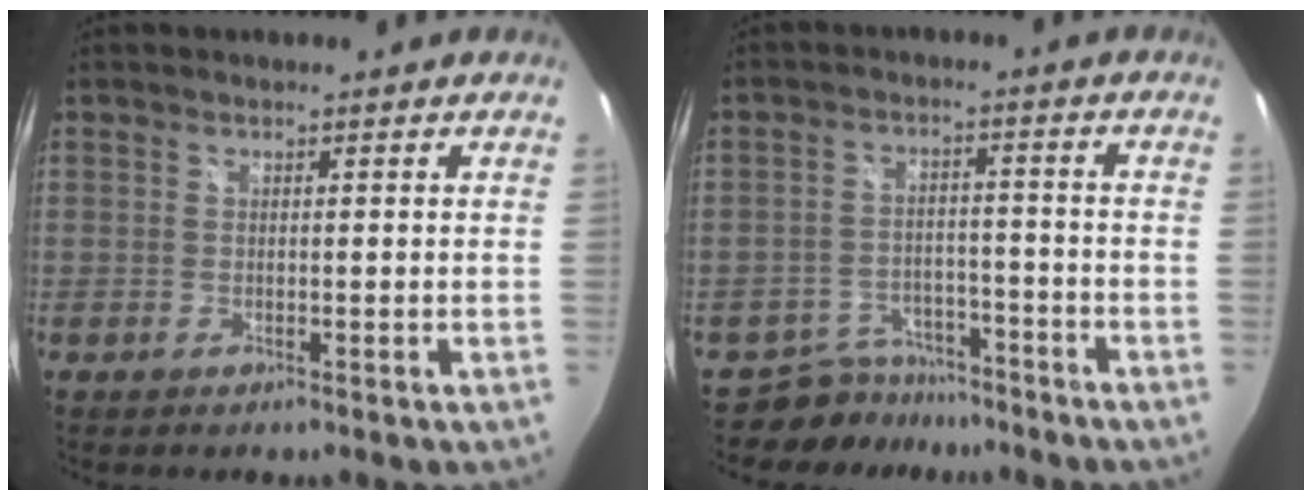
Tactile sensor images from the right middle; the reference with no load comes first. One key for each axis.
{"total": 7.2, "fx": -6.4, "fy": 3.3, "fz": 0.0, "tx": -0.015, "ty": 0.015, "tz": -0.097}